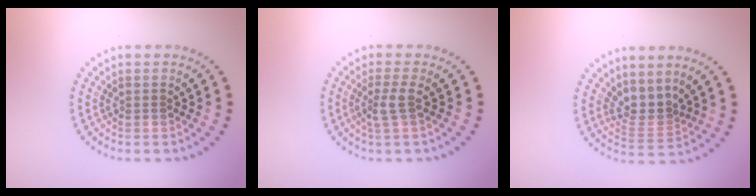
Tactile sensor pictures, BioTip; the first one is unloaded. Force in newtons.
{"total": 1.8, "press": 1.4, "slide": 1.0}
{"total": 2.5, "press": 1.8, "slide": 1.7}